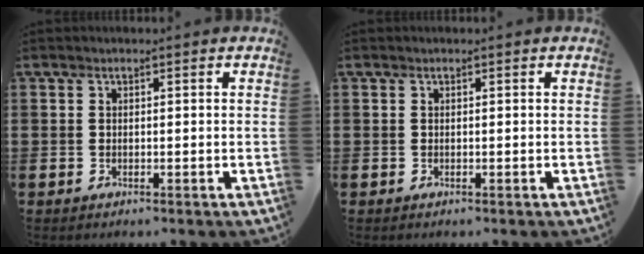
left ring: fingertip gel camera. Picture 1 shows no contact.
{"total": 0.0}